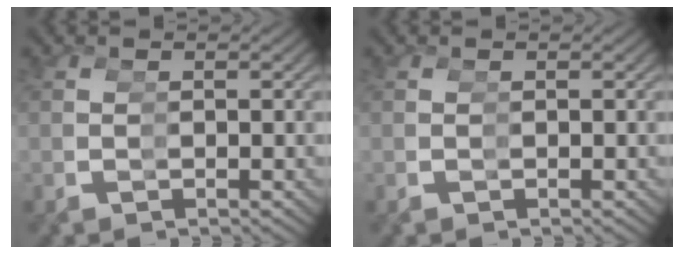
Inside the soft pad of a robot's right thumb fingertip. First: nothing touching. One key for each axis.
{"total": 0.0}